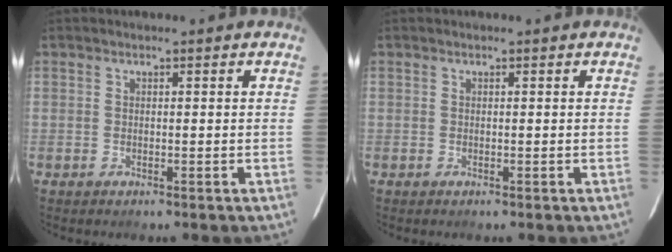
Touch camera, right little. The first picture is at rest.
{"total": 0.0}